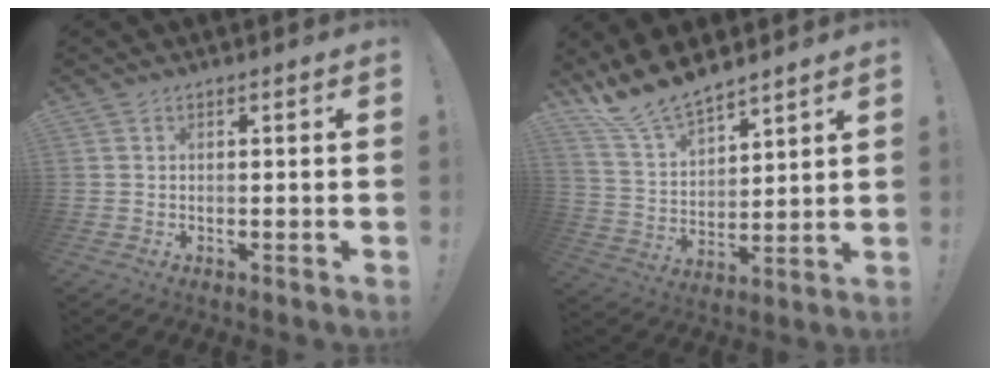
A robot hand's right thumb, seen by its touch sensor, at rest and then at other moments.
{"total": 12.1, "force": [11.1, 3.3, 3.4], "torque": [-0.091, -0.088, 0.210]}